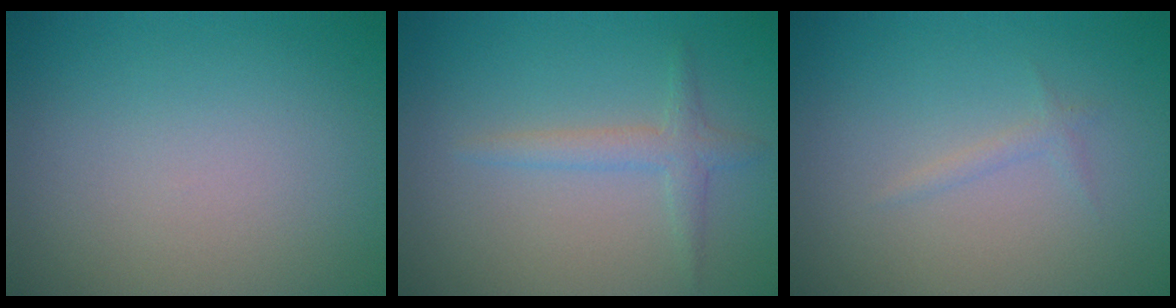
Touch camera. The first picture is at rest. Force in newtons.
{"total": 1.8, "press": 1.8, "slide": 0.0}
{"total": 0.7, "press": 0.7, "slide": 0.1}